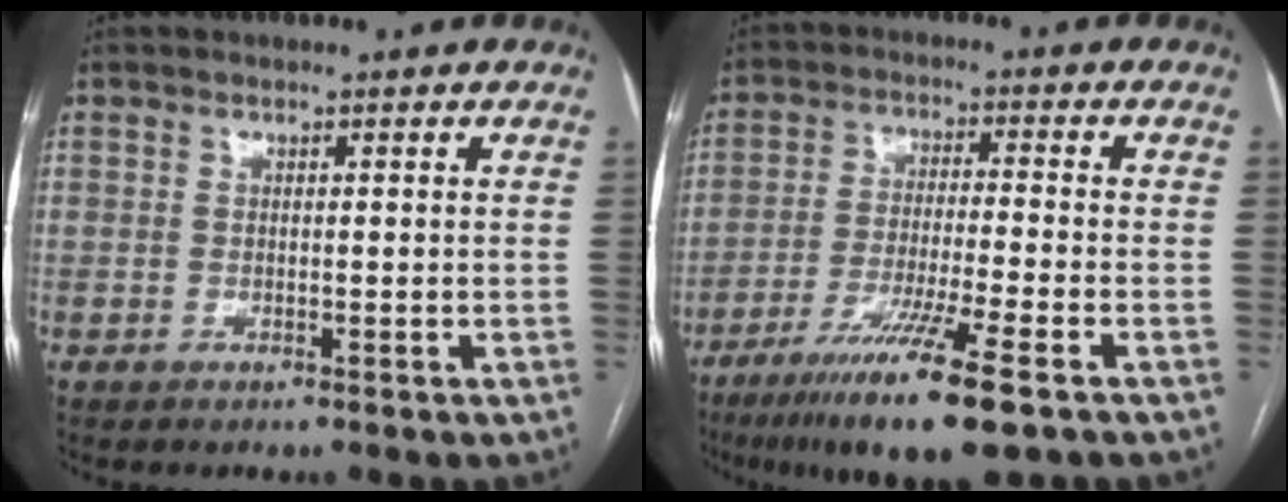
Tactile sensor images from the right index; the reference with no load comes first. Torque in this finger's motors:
{"motor_torque": [1.32, -0.82, 0.32, 0.17]}